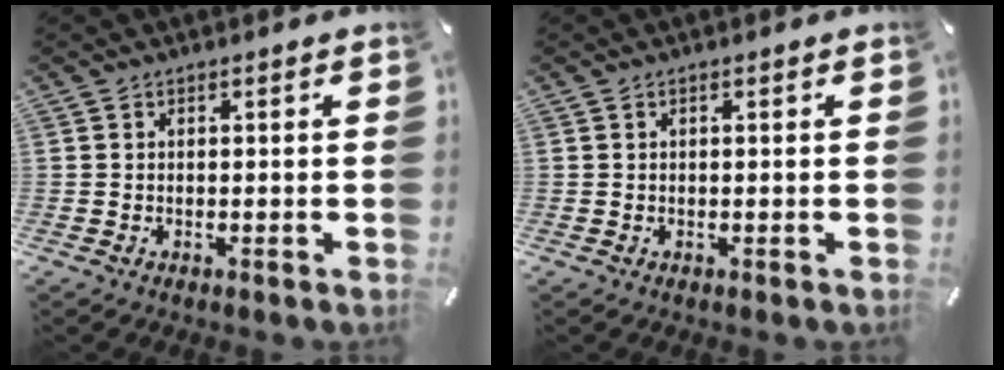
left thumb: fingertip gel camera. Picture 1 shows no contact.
{"total": 0.0}